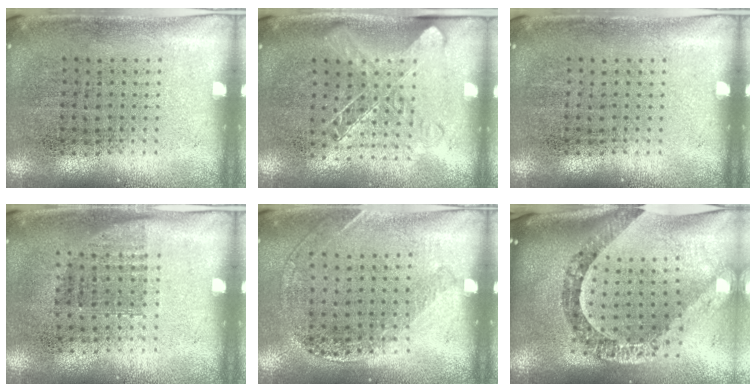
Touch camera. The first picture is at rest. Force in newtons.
{"total": 1.3, "press": 1.2, "slide": 0.7}
{"total": 0.0}
{"total": 0.8, "press": 0.6, "slide": 0.4}
{"total": 1.2, "press": 1.2, "slide": 0.2}
{"total": 2.3, "press": 1.9, "slide": 1.3}